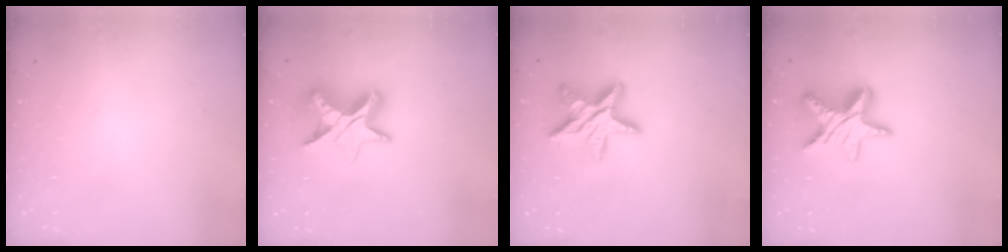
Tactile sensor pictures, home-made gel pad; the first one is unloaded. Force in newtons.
{"total": 12.7, "press": 12.7, "slide": 0.7}
{"total": 16.0, "press": 15.9, "slide": 1.0}
{"total": 16.8, "press": 16.7, "slide": 1.4}